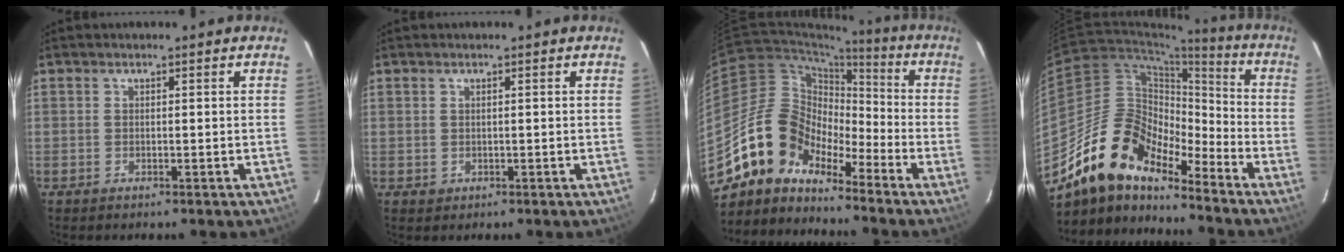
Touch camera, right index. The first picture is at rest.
{"total": 1.0, "force": [0.2, 1.0, 0.1], "torque": [0.005, 0.003, 0.003]}
{"total": 11.8, "force": [-9.5, 6.4, 2.7], "torque": [-0.051, 0.038, -0.195]}
{"total": 17.1, "force": [-13.6, 6.5, 7.9], "torque": [-0.147, 0.004, -0.258]}